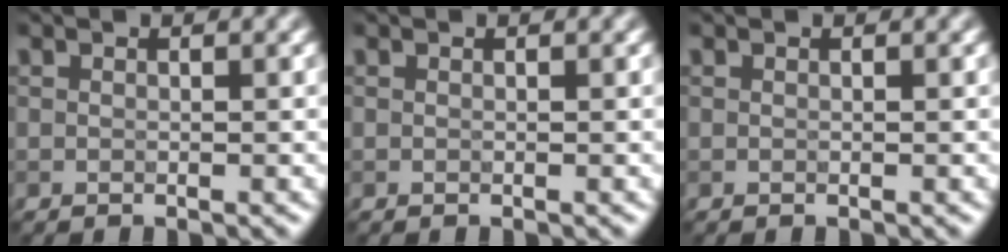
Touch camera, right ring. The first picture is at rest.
{"total": 0.0}
{"total": 0.0}